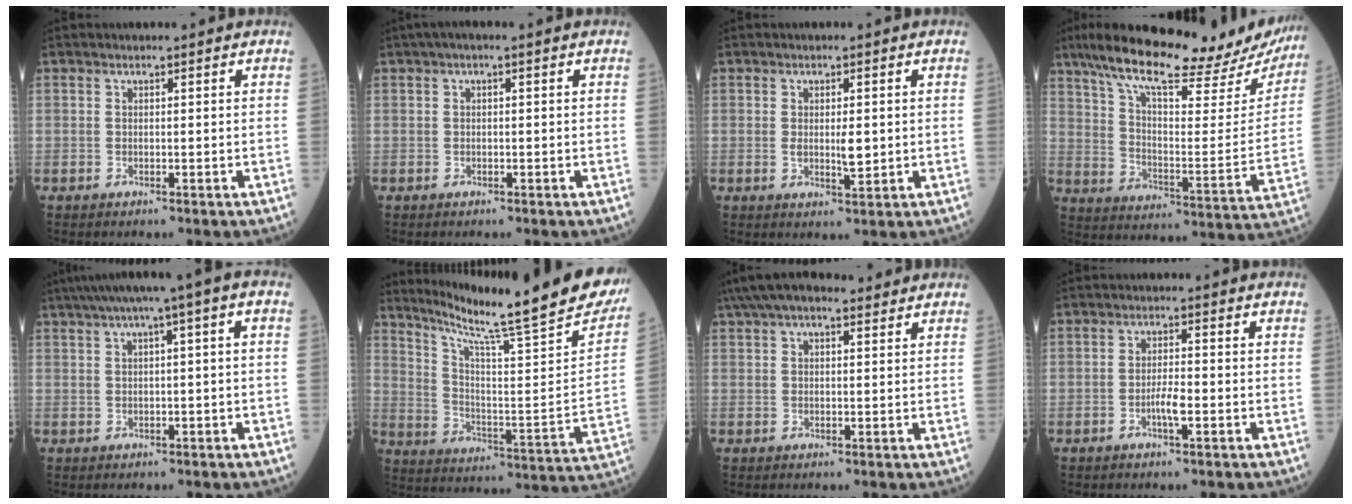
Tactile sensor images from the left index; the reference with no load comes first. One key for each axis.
{"total": 1.5, "fx": 0.5, "fy": 0.1, "fz": 1.4, "tx": -0.026, "ty": 0.012, "tz": 0.005}
{"total": 2.9, "fx": -0.1, "fy": 0.8, "fz": 2.8, "tx": -0.045, "ty": -0.008, "tz": -0.001}
{"total": 28.1, "fx": 23.4, "fy": 5.4, "fz": 14.5, "tx": -0.235, "ty": -0.027, "tz": 0.314}
{"total": 8.2, "fx": 3.6, "fy": 0.3, "fz": 7.3, "tx": -0.115, "ty": 0.041, "tz": 0.053}
{"total": 28.0, "fx": 23.4, "fy": 0.4, "fz": 15.3, "tx": -0.243, "ty": -0.089, "tz": 0.314}
{"total": 9.5, "fx": 7.2, "fy": 2.9, "fz": 5.4, "tx": -0.097, "ty": 0.053, "tz": 0.117}
{"total": 2.9, "fx": -1.3, "fy": 0.3, "fz": 2.5, "tx": -0.047, "ty": -0.003, "tz": -0.027}